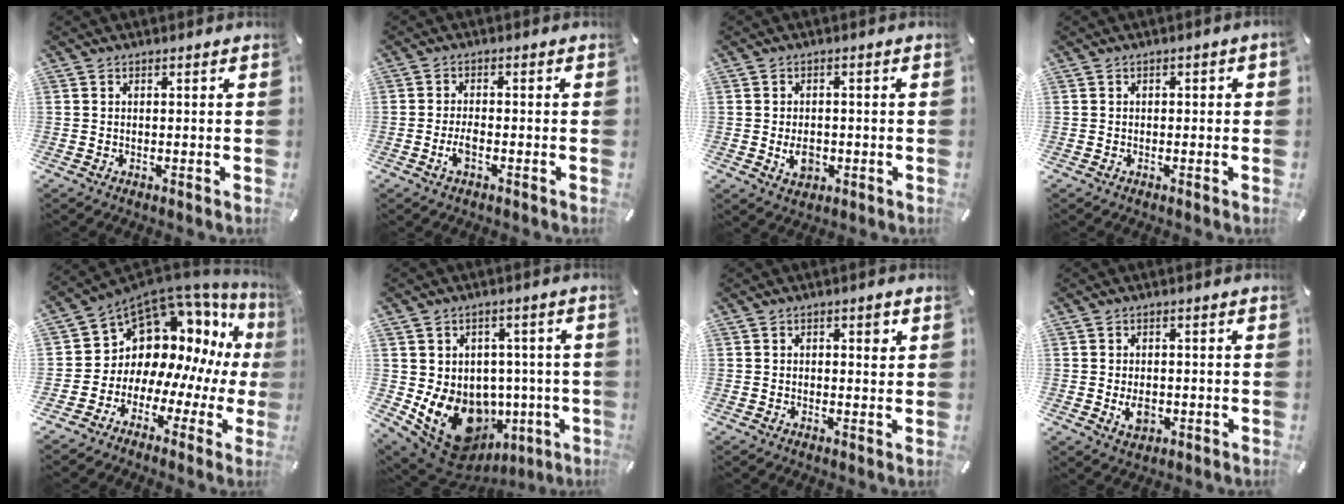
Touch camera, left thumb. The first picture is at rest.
{"total": 3.3, "force": [-1.6, 1.4, 2.6], "torque": [-0.057, 0.004, -0.031]}
{"total": 5.0, "force": [-1.2, 3.7, 3.2], "torque": [-0.060, -0.001, -0.022]}
{"total": 1.1, "force": [-0.6, 0.7, 0.5], "torque": [-0.010, 0.004, -0.014]}
{"total": 13.0, "force": [6.9, 9.7, 5.4], "torque": [-0.092, -0.094, 0.137]}
{"total": 14.9, "force": [-5.0, 11.5, 8.0], "torque": [-0.130, 0.001, -0.069]}
{"total": 2.7, "force": [0.7, 1.5, 2.1], "torque": [-0.020, 0.001, 0.004]}
{"total": 4.4, "force": [-1.0, 3.1, 2.9], "torque": [-0.055, -0.003, -0.020]}